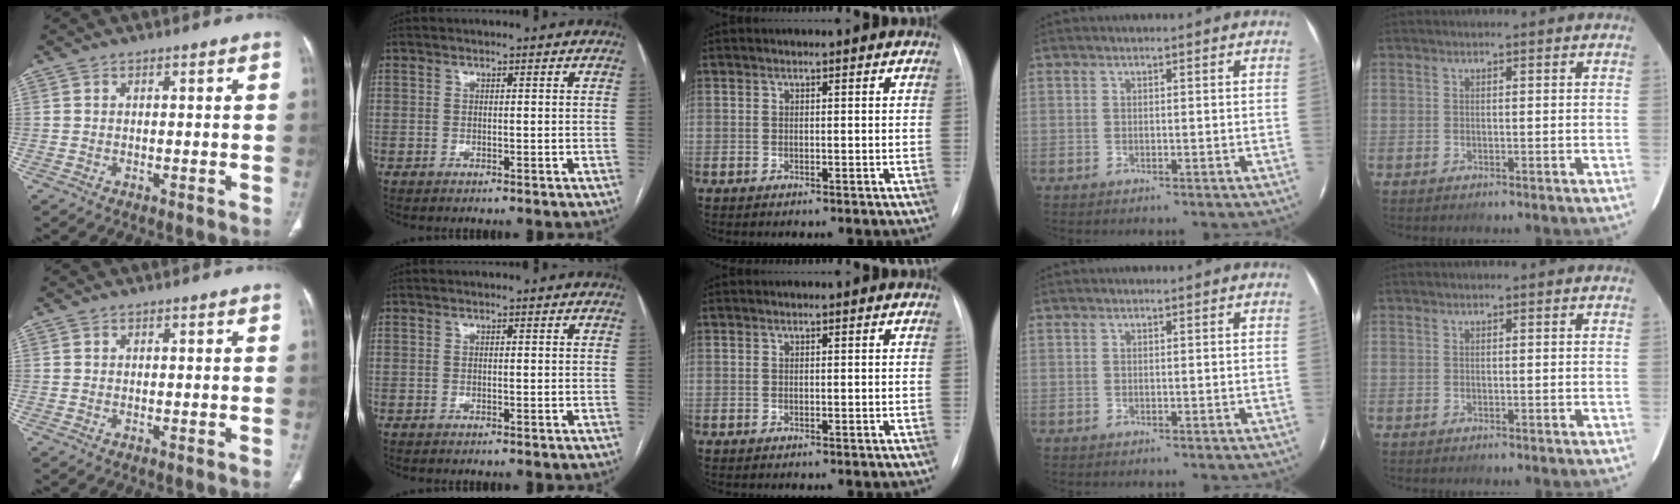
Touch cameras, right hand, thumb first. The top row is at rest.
{}